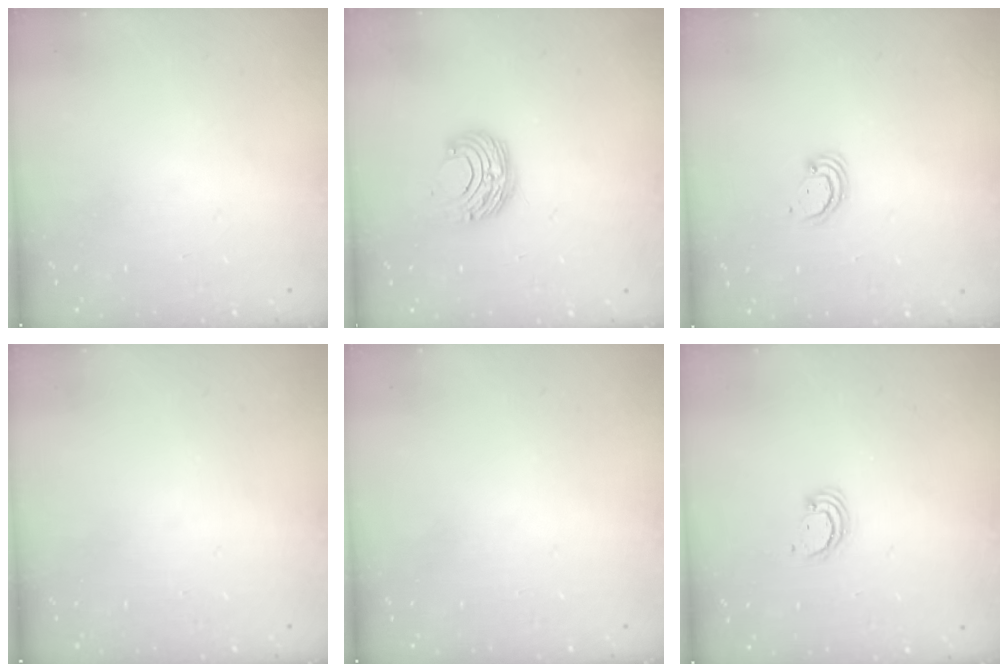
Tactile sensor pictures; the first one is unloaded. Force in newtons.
{"total": 9.0, "press": 9.0, "slide": 0.4}
{"total": 2.4, "press": 2.4, "slide": 0.2}
{"total": 0.0}
{"total": 0.0}
{"total": 2.6, "press": 2.6, "slide": 0.3}